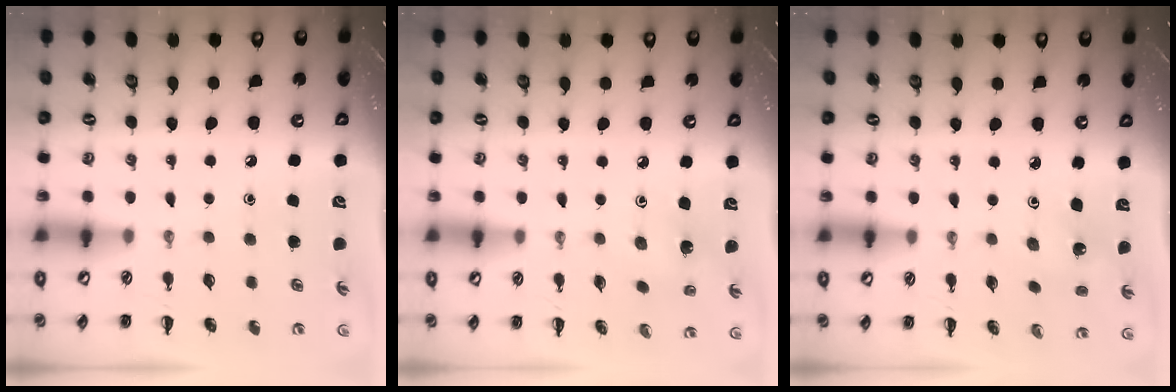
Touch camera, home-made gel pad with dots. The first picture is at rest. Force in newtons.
{"total": 3.0, "press": 2.8, "slide": 0.9}
{"total": 2.0, "press": 1.9, "slide": 0.7}